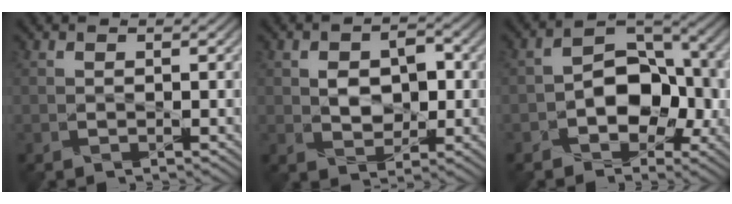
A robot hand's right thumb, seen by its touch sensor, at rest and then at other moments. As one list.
[{"total": 4.8, "force": [0.2, 3.4, 3.4], "torque": [-0.059, 0.000, 0.001]}, {"total": 8.2, "force": [-2.2, 5.8, 5.4], "torque": [-0.078, 0.003, -0.044]}]